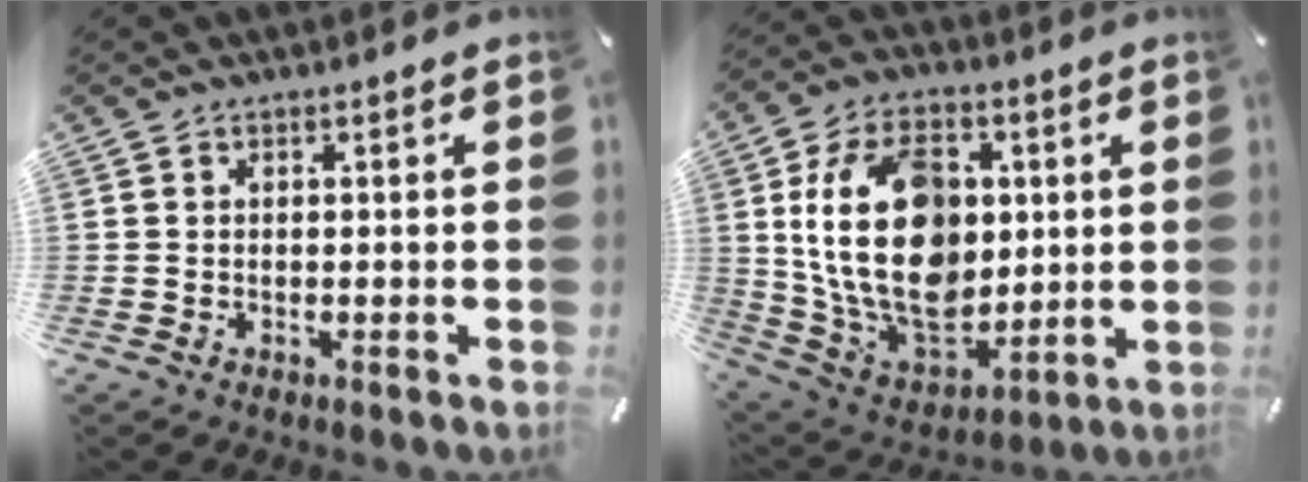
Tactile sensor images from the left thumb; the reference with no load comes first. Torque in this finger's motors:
{"motor_torque": [2.52, 2.49, 1.68, -1.09, 0.87]}